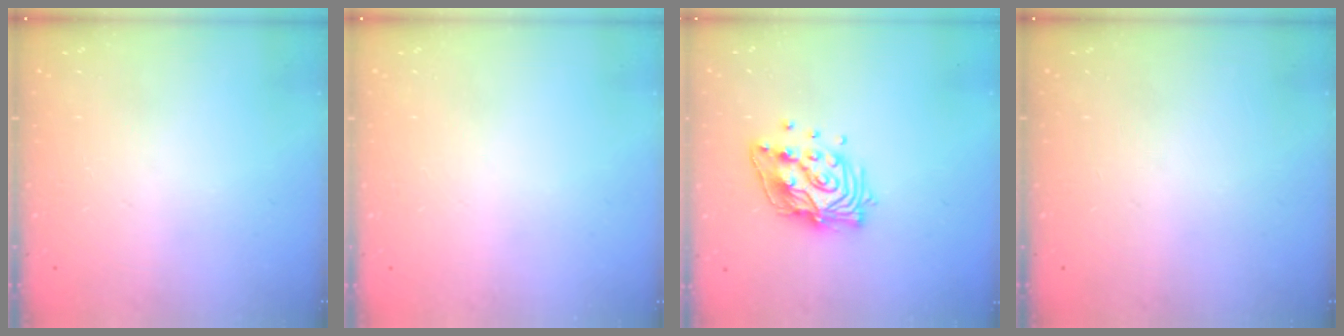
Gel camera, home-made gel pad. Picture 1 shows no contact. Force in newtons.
{"total": 0.0}
{"total": 13.3, "press": 13.2, "slide": 1.5}
{"total": 0.0}